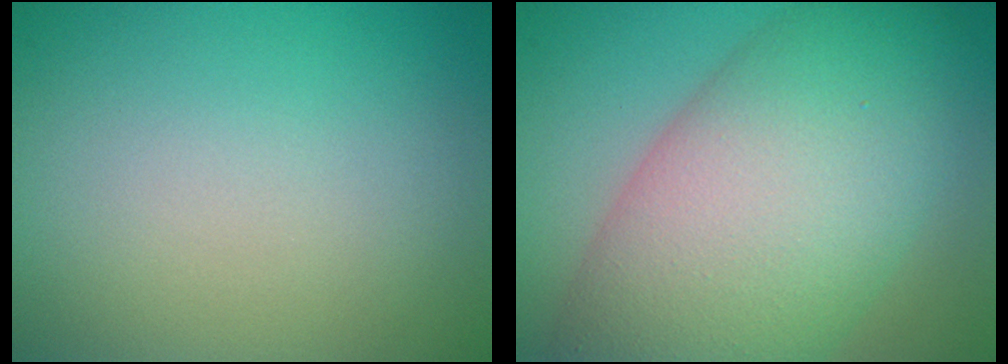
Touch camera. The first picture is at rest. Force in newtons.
{"total": 12.0, "press": 12.0, "slide": 0.3}